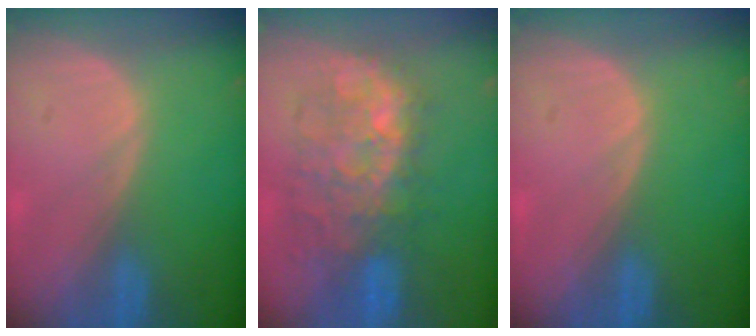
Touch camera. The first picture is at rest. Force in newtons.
{"total": 9.6, "press": 9.3, "slide": 2.3}
{"total": 0.0}